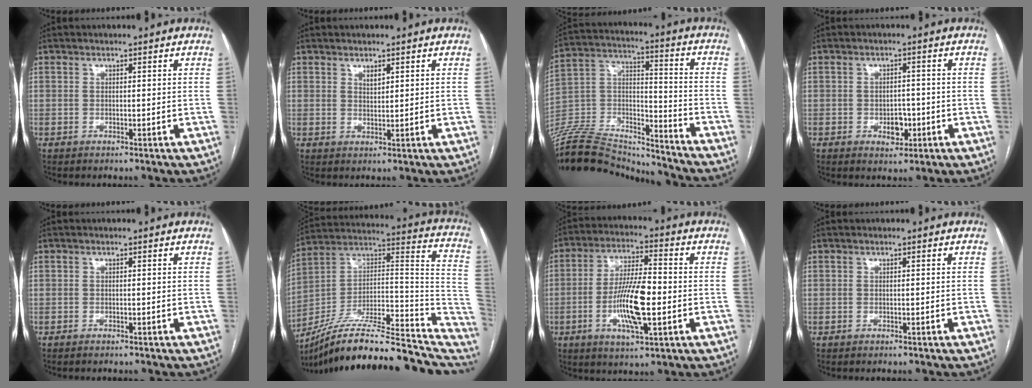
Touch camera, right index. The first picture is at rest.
{"total": 1.5, "force": [0.9, 0.6, 1.0], "torque": [-0.019, -0.002, 0.020]}
{"total": 26.2, "force": [-24.8, 4.9, 6.9], "torque": [-0.185, 0.010, -0.406]}
{"total": 3.6, "force": [-1.4, 2.3, 2.4], "torque": [-0.029, 0.006, -0.013]}
{"total": 2.1, "force": [-1.9, 0.7, 0.7], "torque": [-0.013, -0.002, -0.019]}
{"total": 31.6, "force": [-25.7, 8.1, 16.6], "torque": [-0.213, 0.024, -0.386]}
{"total": 11.7, "force": [-2.8, 2.6, 11.0], "torque": [-0.216, 0.002, -0.048]}
{"total": 1.1, "force": [-1.0, 0.4, 0.2], "torque": [-0.010, 0.000, -0.014]}